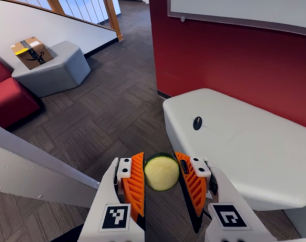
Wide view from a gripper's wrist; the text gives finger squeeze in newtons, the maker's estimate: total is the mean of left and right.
{"total": 14.1, "left": 14.6, "right": 13.6}